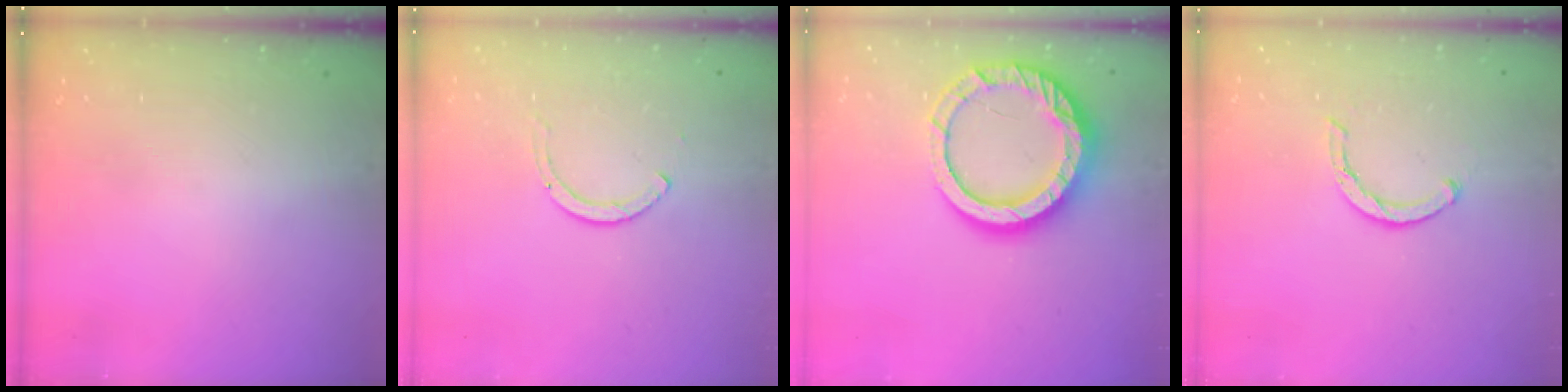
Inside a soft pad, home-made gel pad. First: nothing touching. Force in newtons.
{"total": 2.0, "press": 1.9, "slide": 0.3}
{"total": 17.0, "press": 16.9, "slide": 1.3}
{"total": 3.3, "press": 3.3, "slide": 0.3}